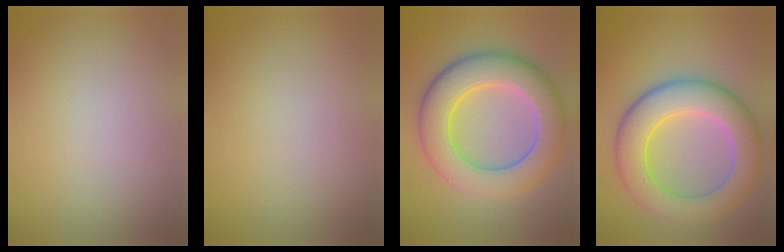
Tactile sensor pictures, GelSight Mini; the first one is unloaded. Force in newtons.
{"total": 0.0}
{"total": 8.8, "press": 8.8, "slide": 0.2}
{"total": 8.3, "press": 8.3, "slide": 0.2}